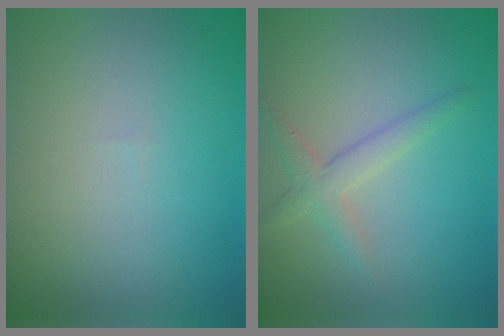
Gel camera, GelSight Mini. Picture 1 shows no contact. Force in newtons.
{"total": 2.3, "press": 2.3, "slide": 0.1}